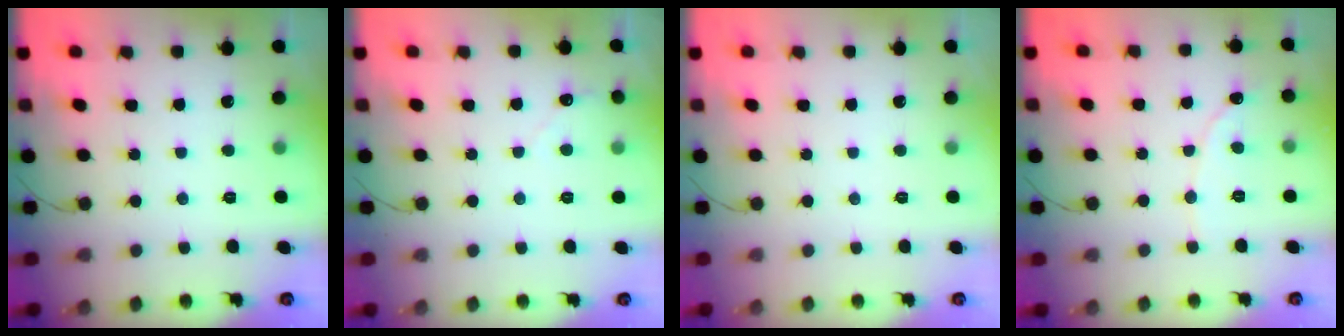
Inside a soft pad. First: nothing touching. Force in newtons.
{"total": 2.7, "press": 2.7, "slide": 0.3}
{"total": 0.0}
{"total": 3.0, "press": 3.0, "slide": 0.3}